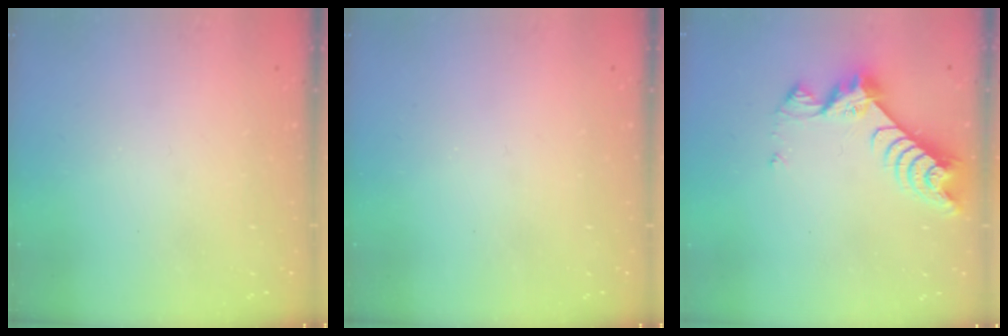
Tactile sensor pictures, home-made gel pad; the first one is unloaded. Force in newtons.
{"total": 0.0}
{"total": 8.1, "press": 8.1, "slide": 0.8}